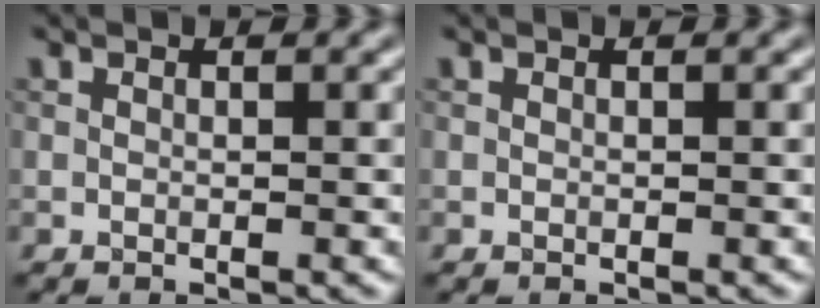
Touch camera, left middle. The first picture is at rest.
{"total": 0.0}